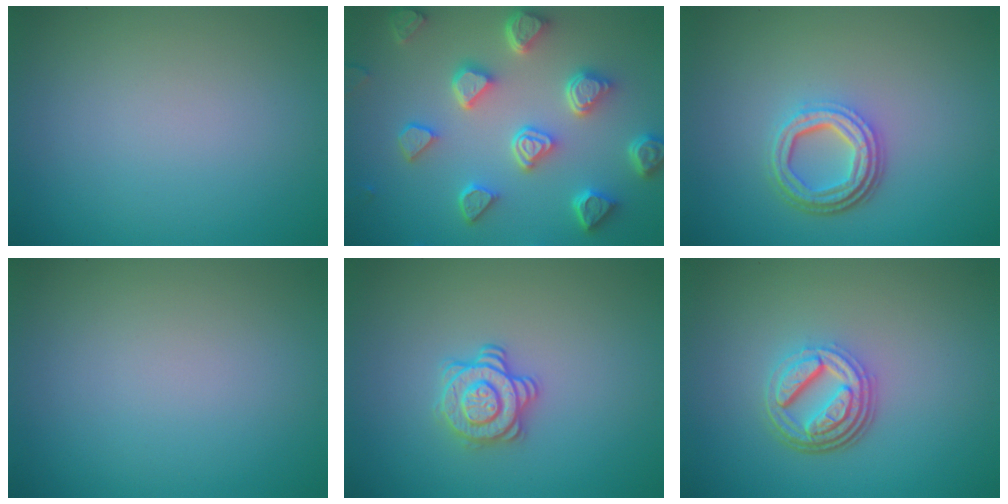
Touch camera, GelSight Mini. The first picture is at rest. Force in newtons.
{"total": 6.7, "press": 5.4, "slide": 3.9}
{"total": 4.2, "press": 3.2, "slide": 2.8}
{"total": 0.0}
{"total": 2.9, "press": 2.6, "slide": 1.2}
{"total": 4.7, "press": 3.5, "slide": 3.2}